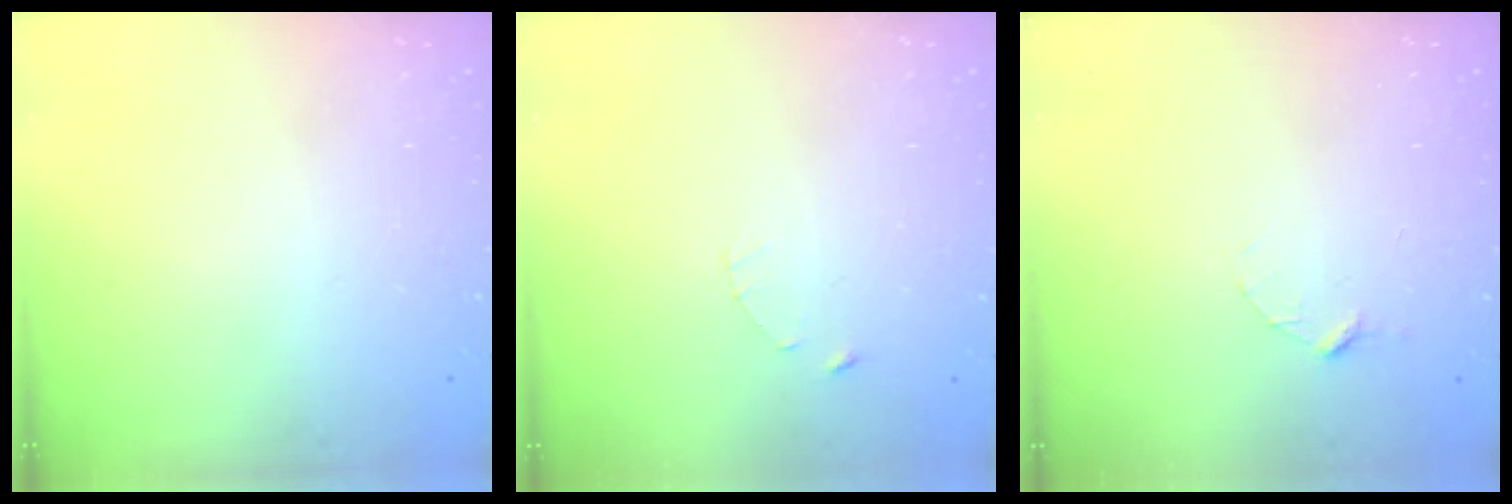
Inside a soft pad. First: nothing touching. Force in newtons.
{"total": 1.0, "press": 1.0, "slide": 0.2}
{"total": 2.9, "press": 2.9, "slide": 0.3}